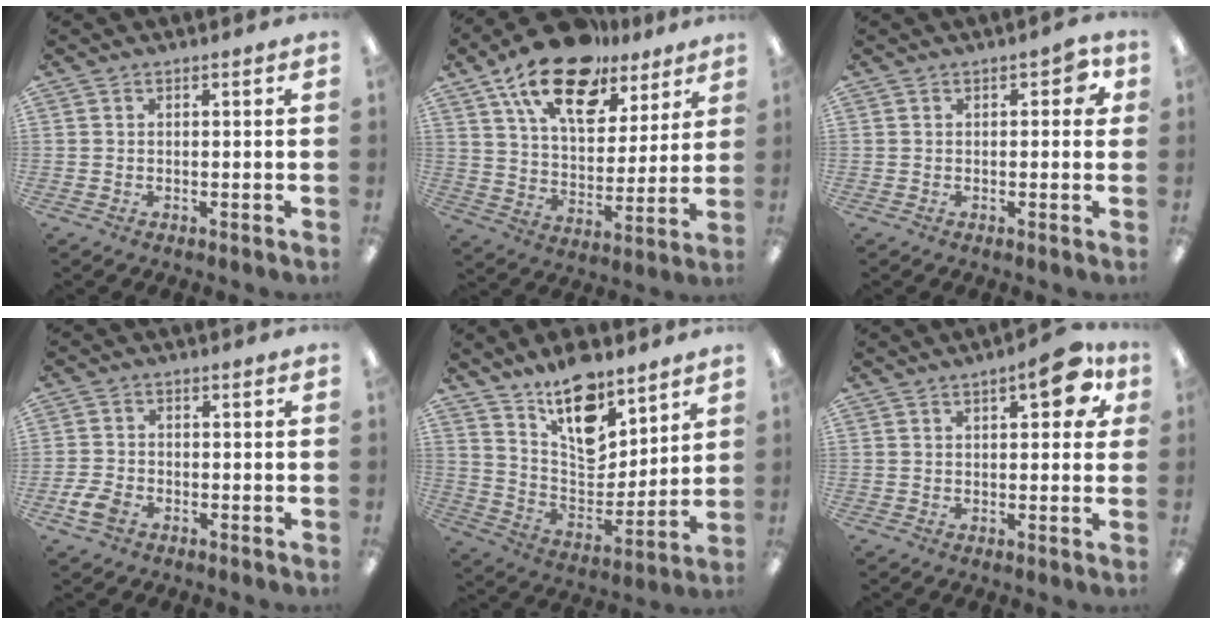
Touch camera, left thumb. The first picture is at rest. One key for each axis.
{"total": 19.5, "fx": 12.8, "fy": 9.8, "fz": 11.0, "tx": -0.186, "ty": -0.067, "tz": 0.225}
{"total": 4.3, "fx": 1.2, "fy": 2.2, "fz": 3.4, "tx": -0.043, "ty": 0.002, "tz": 0.016}
{"total": 4.3, "fx": -2.5, "fy": 2.6, "fz": 2.2, "tx": -0.052, "ty": 0.008, "tz": -0.049}
{"total": 16.2, "fx": 12.0, "fy": 7.6, "fz": 7.9, "tx": -0.129, "ty": -0.080, "tz": 0.215}
{"total": 9.6, "fx": 3.8, "fy": 3.7, "fz": 8.0, "tx": -0.105, "ty": -0.005, "tz": 0.059}